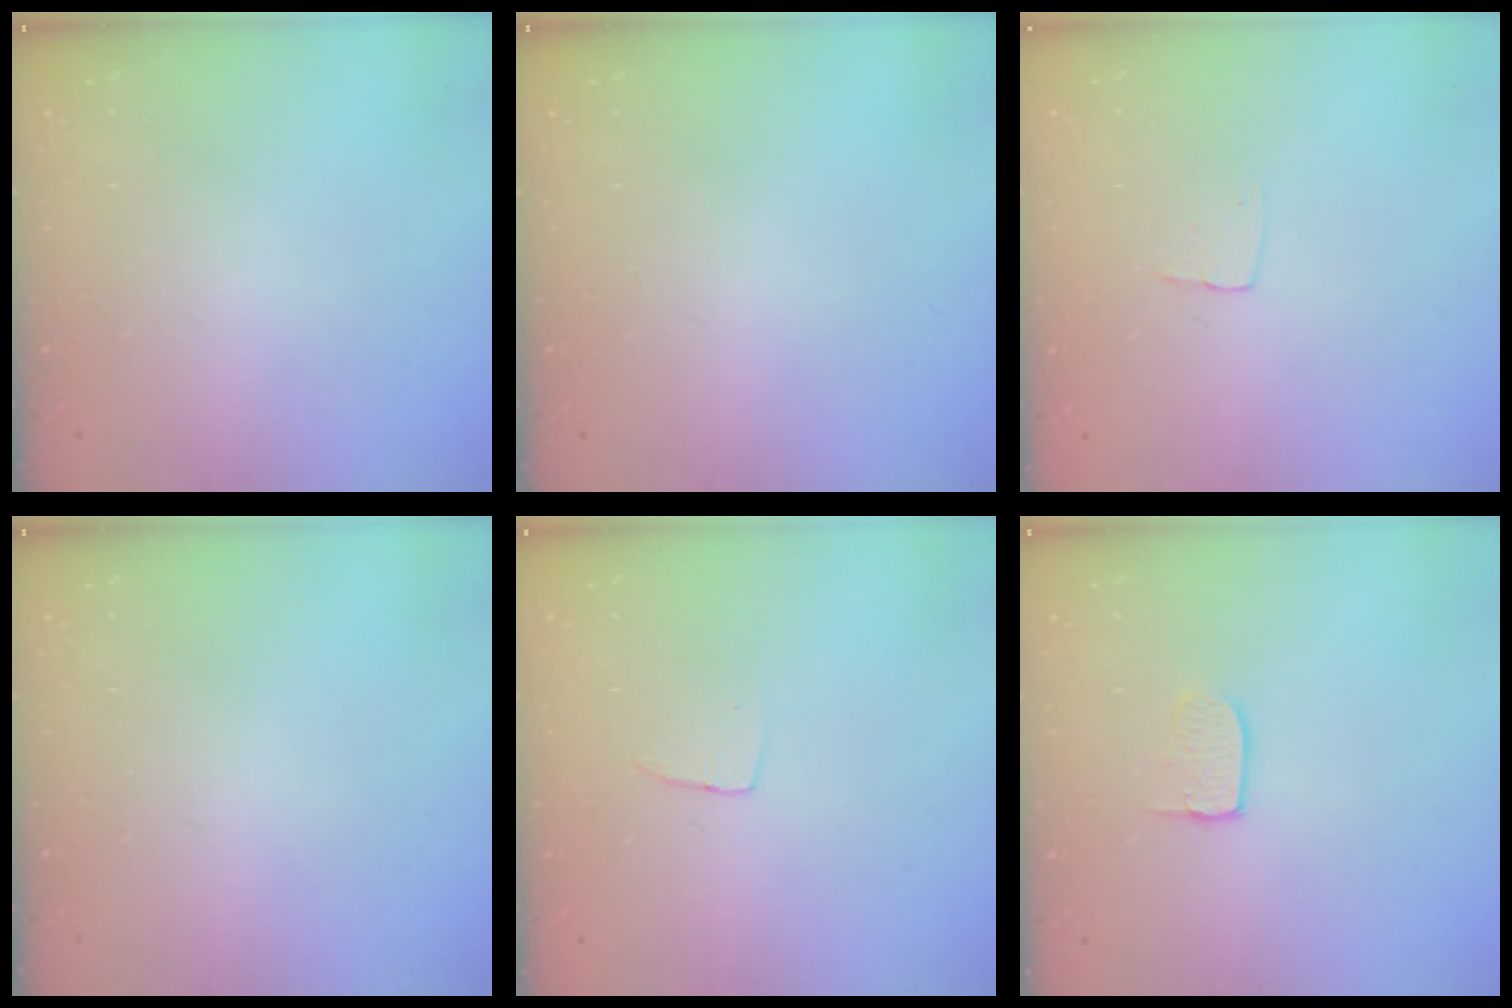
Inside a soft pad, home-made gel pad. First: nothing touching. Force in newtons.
{"total": 0.0}
{"total": 3.4, "press": 3.4, "slide": 0.2}
{"total": 0.0}
{"total": 4.5, "press": 4.4, "slide": 0.3}
{"total": 5.4, "press": 5.4, "slide": 0.3}